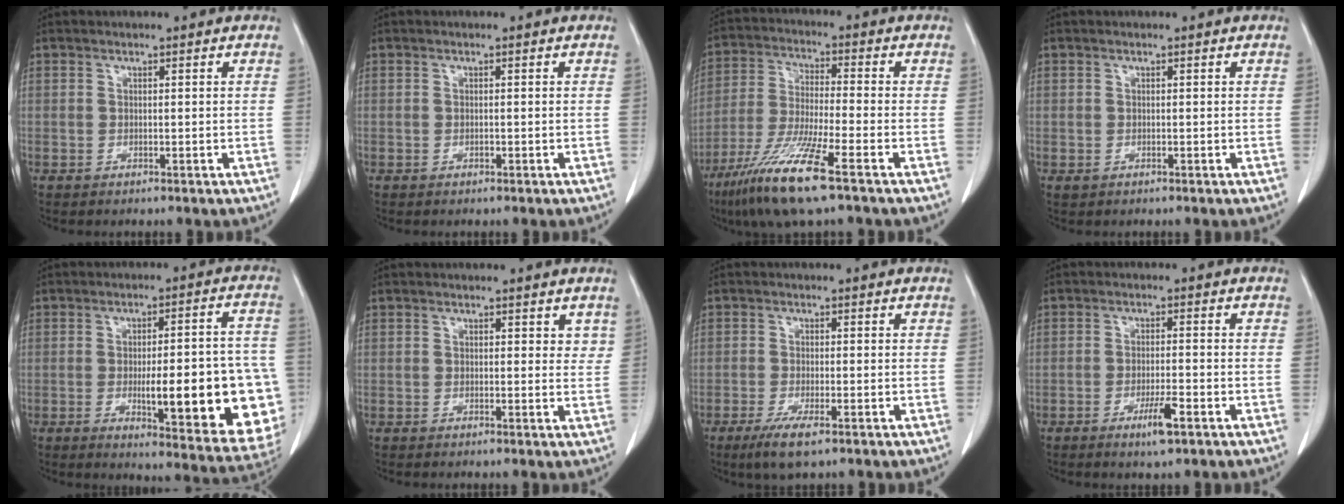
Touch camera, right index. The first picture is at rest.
{"total": 0.0}
{"total": 12.7, "force": [-7.6, 0.4, 10.1], "torque": [-0.212, -0.036, -0.146]}
{"total": 0.5, "force": [0.0, 0.5, 0.0], "torque": [0.002, 0.004, 0.002]}
{"total": 20.9, "force": [-4.5, 4.0, 20.0], "torque": [-0.178, 0.014, -0.038]}
{"total": 1.9, "force": [1.3, 1.3, 0.7], "torque": [0.006, -0.004, 0.010]}
{"total": 4.6, "force": [-2.7, 0.8, 3.6], "torque": [-0.074, -0.012, -0.047]}
{"total": 4.3, "force": [-2.3, 0.3, 3.6], "torque": [-0.065, -0.006, -0.040]}